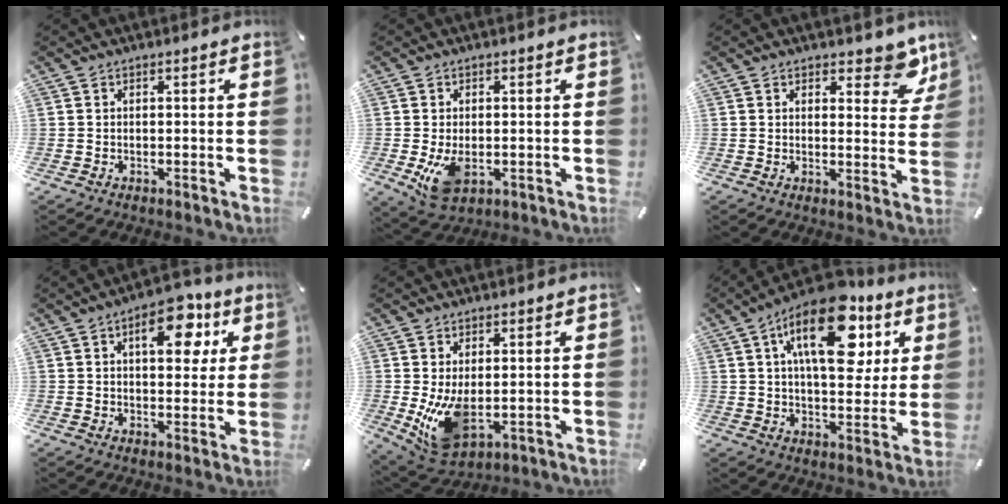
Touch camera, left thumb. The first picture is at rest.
{"total": 6.3, "force": [-0.7, 4.1, 4.8], "torque": [-0.092, -0.007, -0.012]}
{"total": 7.7, "force": [5.5, 4.0, 3.5], "torque": [-0.012, -0.041, 0.091]}
{"total": 12.1, "force": [4.8, 6.8, 8.7], "torque": [-0.099, -0.014, 0.074]}
{"total": 10.4, "force": [0.0, 6.4, 8.3], "torque": [-0.161, -0.018, 0.007]}
{"total": 20.1, "force": [8.6, 10.1, 15.1], "torque": [-0.220, -0.028, 0.141]}